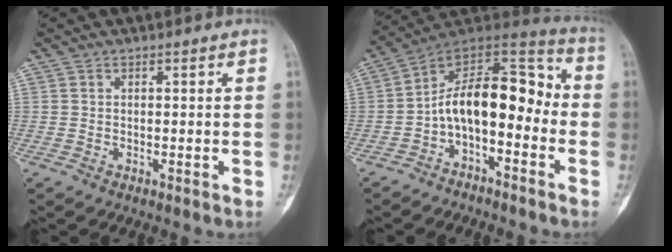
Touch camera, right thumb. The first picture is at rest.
{"total": 14.8, "force": [-3.2, 8.0, 12.0], "torque": [-0.167, 0.089, -0.066]}